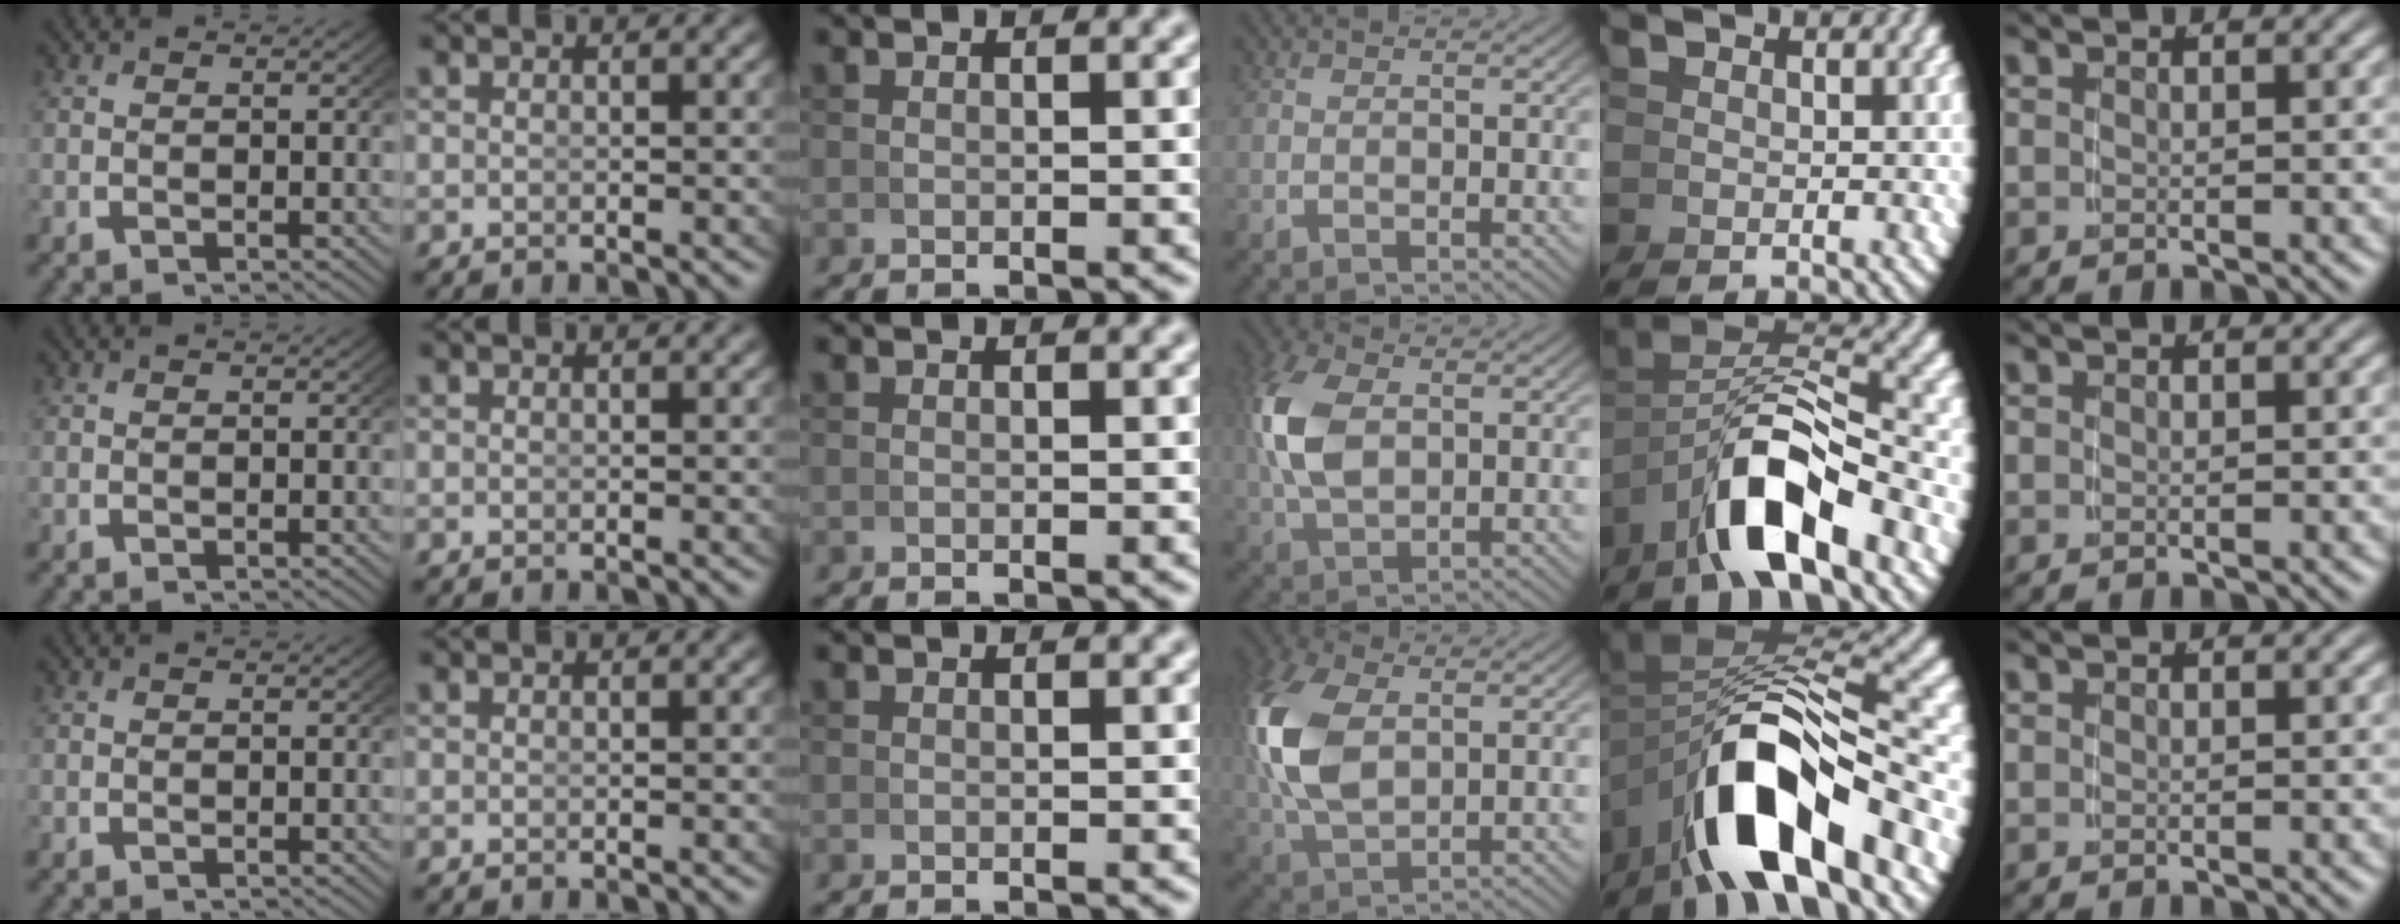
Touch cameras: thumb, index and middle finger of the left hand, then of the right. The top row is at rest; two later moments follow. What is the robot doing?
{"motion": "grasp_and_lifting", "object": "pen"}